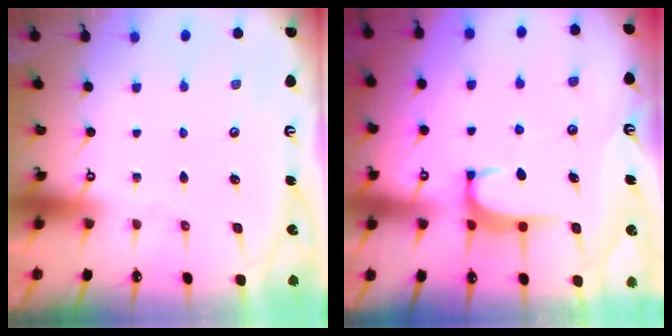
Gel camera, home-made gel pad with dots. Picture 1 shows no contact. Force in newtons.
{"total": 1.8, "press": 1.7, "slide": 0.5}